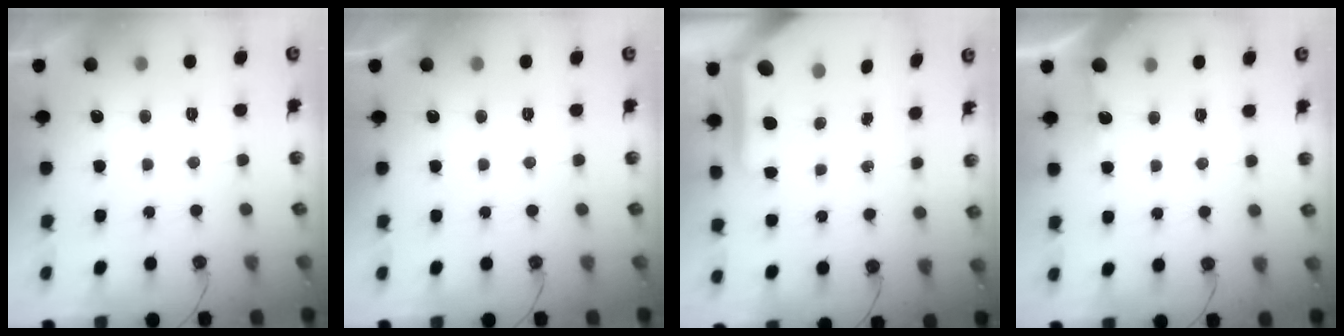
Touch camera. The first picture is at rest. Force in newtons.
{"total": 0.0}
{"total": 11.3, "press": 11.2, "slide": 1.0}
{"total": 3.2, "press": 3.2, "slide": 0.3}